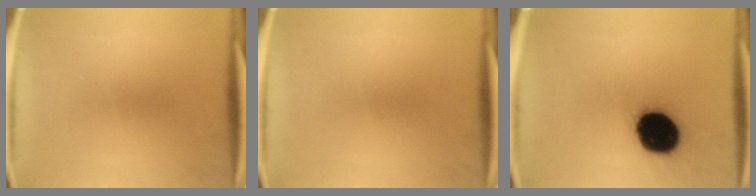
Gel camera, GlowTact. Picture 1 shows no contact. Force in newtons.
{"total": 0.0}
{"total": 19.6}